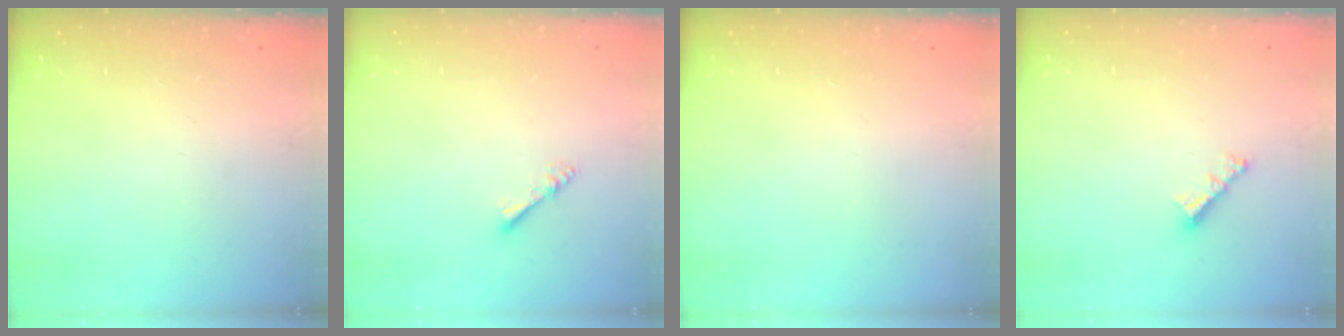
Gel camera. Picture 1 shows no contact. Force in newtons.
{"total": 2.9, "press": 2.8, "slide": 0.4}
{"total": 0.0}
{"total": 3.8, "press": 3.8, "slide": 0.2}